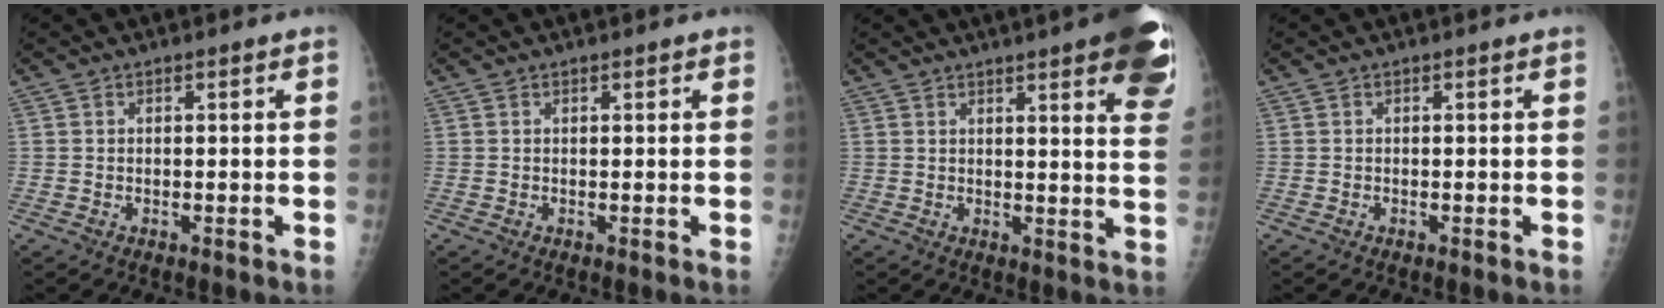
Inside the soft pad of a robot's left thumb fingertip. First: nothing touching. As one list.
[{"total": 0.7, "force": [0.5, 0.3, 0.4], "torque": [-0.004, -0.001, 0.005]}, {"total": 16.8, "force": [9.8, 3.2, 13.3], "torque": [-0.148, -0.031, 0.102]}, {"total": 0.0}]